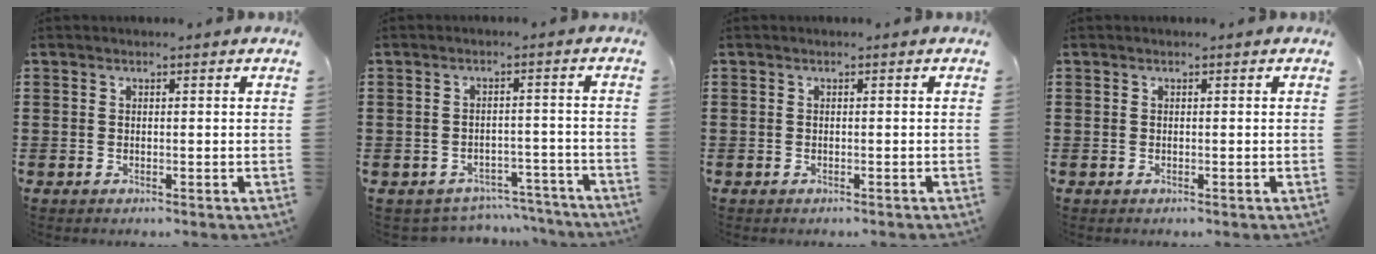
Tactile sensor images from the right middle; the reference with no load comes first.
{"total": 3.6, "force": [-3.6, 0.7, -0.1], "torque": [-0.007, 0.003, -0.076]}
{"total": 0.0}
{"total": 0.0}